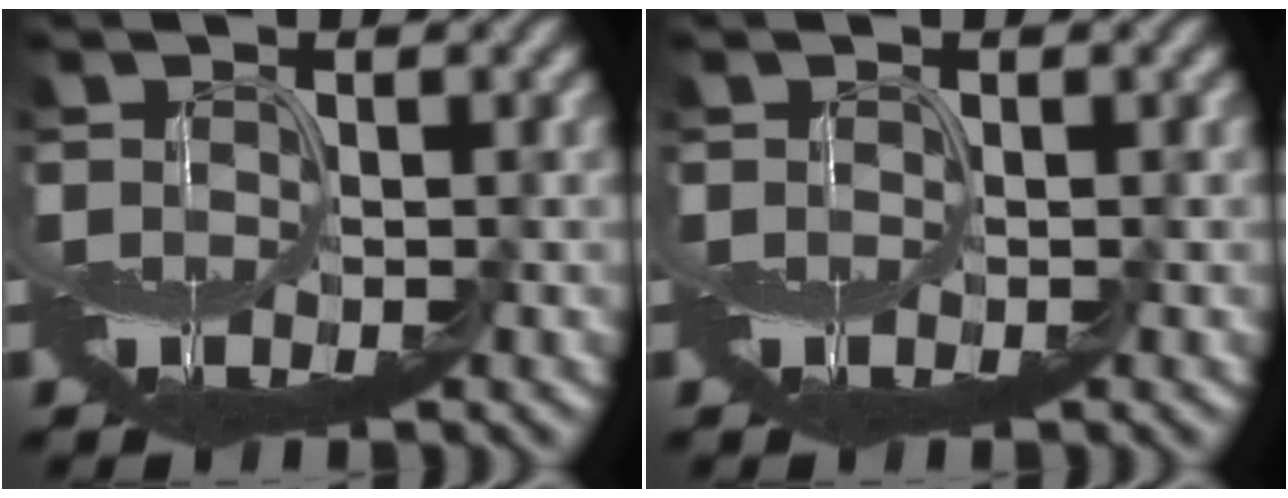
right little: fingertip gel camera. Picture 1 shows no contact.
{"total": 0.0}